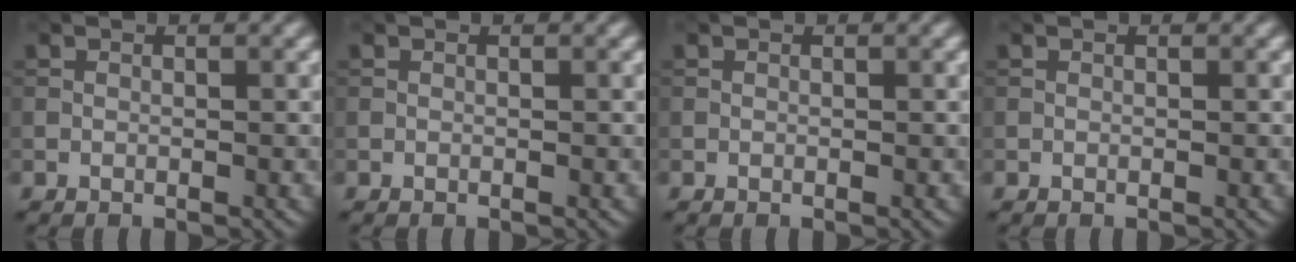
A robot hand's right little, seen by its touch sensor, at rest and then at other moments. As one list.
[{"total": 0.0}, {"total": 0.0}, {"total": 0.0}]